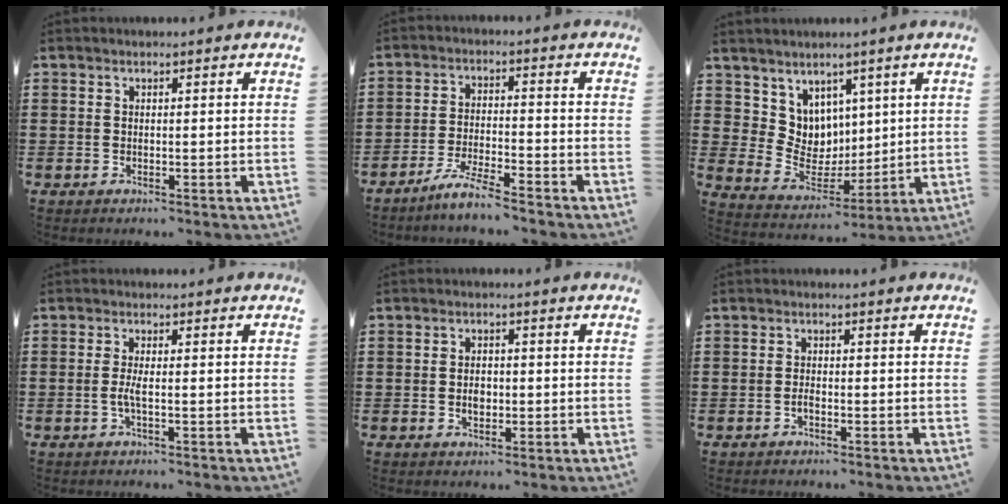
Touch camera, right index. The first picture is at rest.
{"total": 5.0, "force": [-4.5, -0.4, 2.0], "torque": [-0.047, -0.009, -0.089]}
{"total": 4.3, "force": [3.6, 2.5, 0.3], "torque": [-0.020, -0.004, 0.069]}
{"total": 2.3, "force": [-0.6, 0.2, 2.2], "torque": [-0.056, -0.007, -0.017]}
{"total": 2.5, "force": [-0.4, 1.6, 1.9], "torque": [-0.031, 0.001, -0.009]}
{"total": 1.1, "force": [-0.7, 0.3, 0.9], "torque": [-0.020, -0.005, -0.010]}